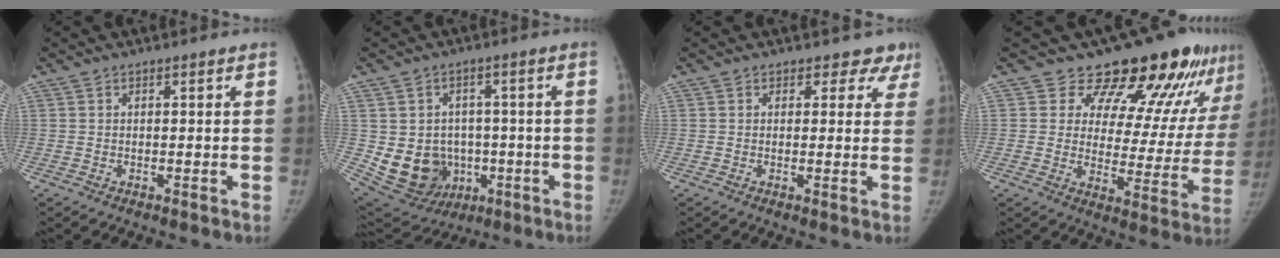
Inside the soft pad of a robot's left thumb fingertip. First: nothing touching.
{"total": 13.3, "force": [-2.1, 11.5, 6.3], "torque": [-0.081, 0.012, -0.006]}
{"total": 4.4, "force": [3.4, 2.9, -0.2], "torque": [0.048, -0.014, 0.017]}
{"total": 19.3, "force": [15.0, 8.7, 8.5], "torque": [-0.051, -0.084, 0.178]}